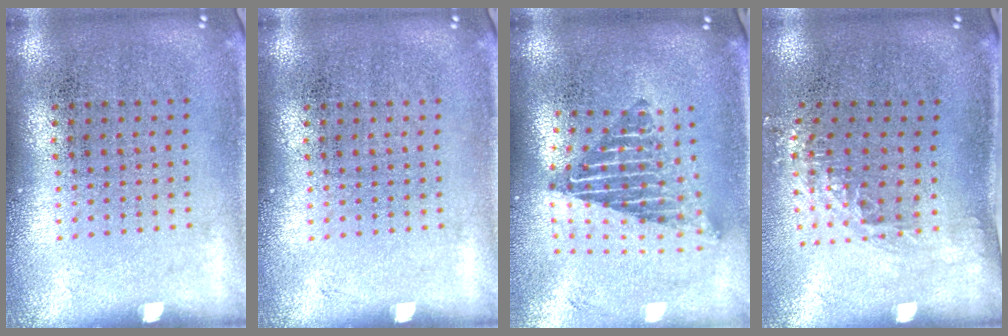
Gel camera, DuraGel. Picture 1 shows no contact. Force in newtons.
{"total": 0.0}
{"total": 2.1, "press": 1.6, "slide": 1.3}
{"total": 1.4, "press": 1.0, "slide": 1.0}